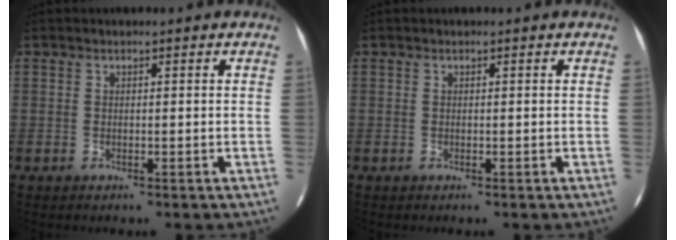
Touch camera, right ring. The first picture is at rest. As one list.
[{"total": 0.0}]